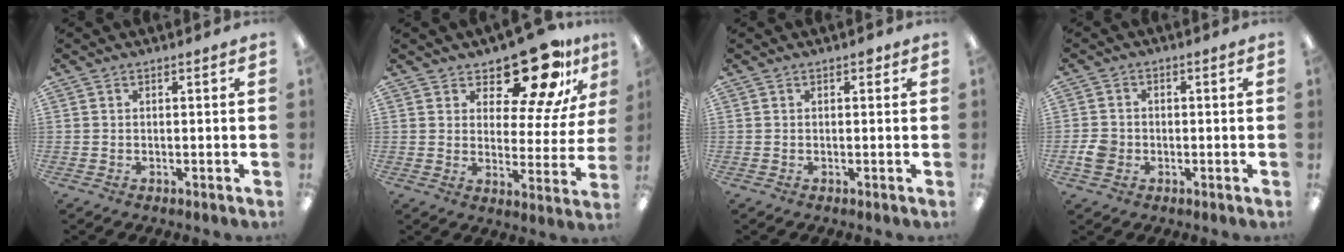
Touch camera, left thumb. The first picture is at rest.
{"total": 16.8, "force": [13.3, 5.9, 8.4], "torque": [-0.130, -0.097, 0.227]}
{"total": 1.1, "force": [0.5, 0.6, 0.7], "torque": [-0.006, -0.001, 0.008]}
{"total": 4.3, "force": [-1.3, 3.6, 1.9], "torque": [-0.036, 0.007, -0.023]}